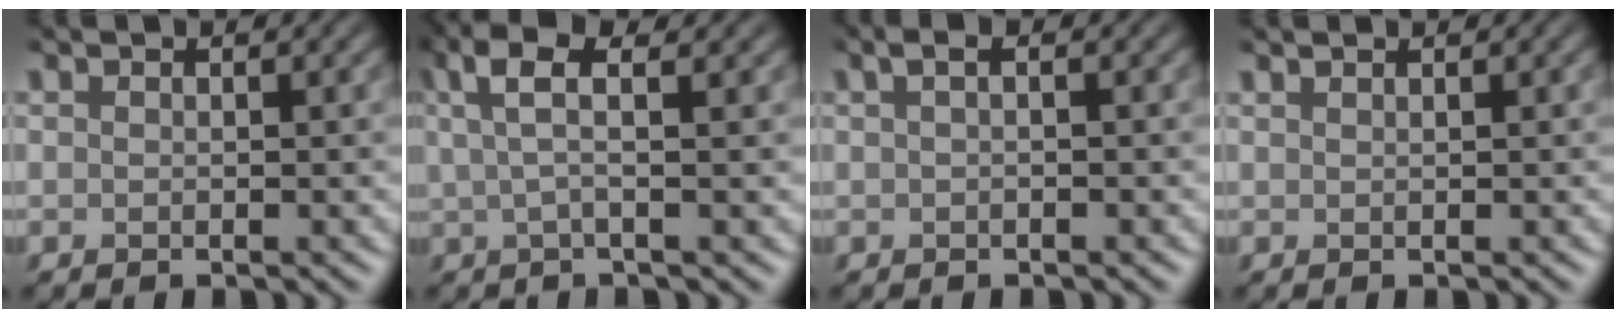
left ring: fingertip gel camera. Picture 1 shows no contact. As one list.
[{"total": 3.9, "force": [1.5, 0.8, 3.5], "torque": [-0.065, 0.010, 0.025]}, {"total": 1.3, "force": [0.4, 0.3, 1.2], "torque": [-0.023, 0.008, 0.003]}, {"total": 0.7, "force": [0.6, 0.1, 0.3], "torque": [-0.002, 0.000, 0.006]}]